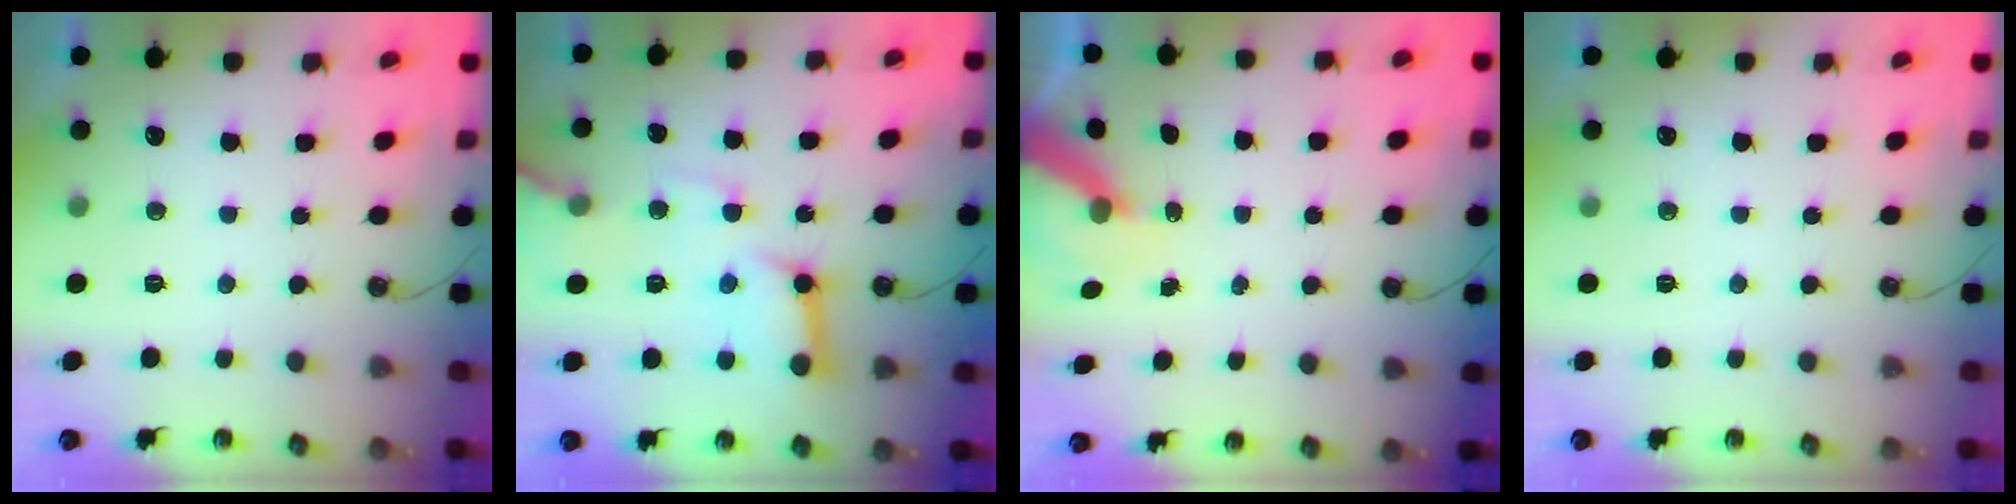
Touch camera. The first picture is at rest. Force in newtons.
{"total": 14.4, "press": 14.3, "slide": 1.7}
{"total": 5.7, "press": 5.7, "slide": 0.7}
{"total": 0.0}